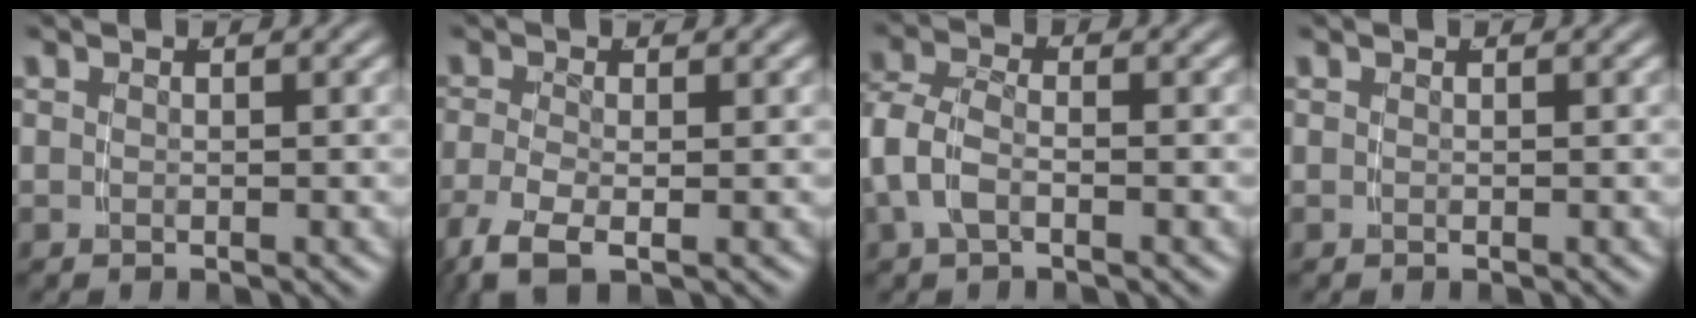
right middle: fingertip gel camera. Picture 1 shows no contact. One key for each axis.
{"total": 3.4, "fx": -1.8, "fy": 1.3, "fz": 2.6, "tx": -0.071, "ty": -0.023, "tz": -0.016}
{"total": 4.0, "fx": -0.7, "fy": 2.8, "fz": 2.8, "tx": -0.074, "ty": -0.016, "tz": -0.006}
{"total": 0.0}